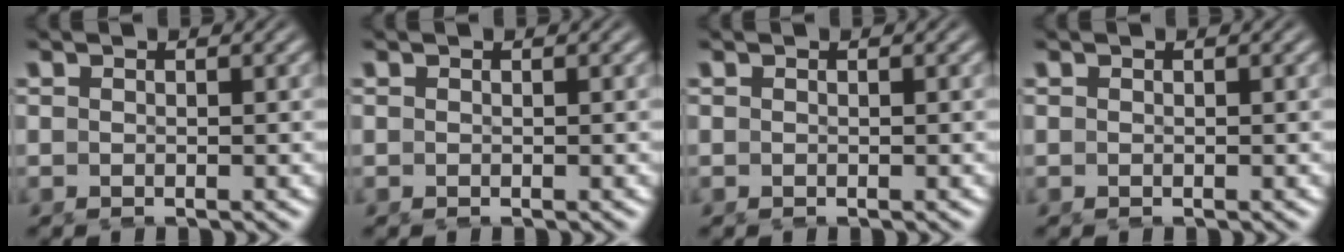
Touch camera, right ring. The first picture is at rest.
{"total": 0.0}
{"total": 0.0}
{"total": 0.0}